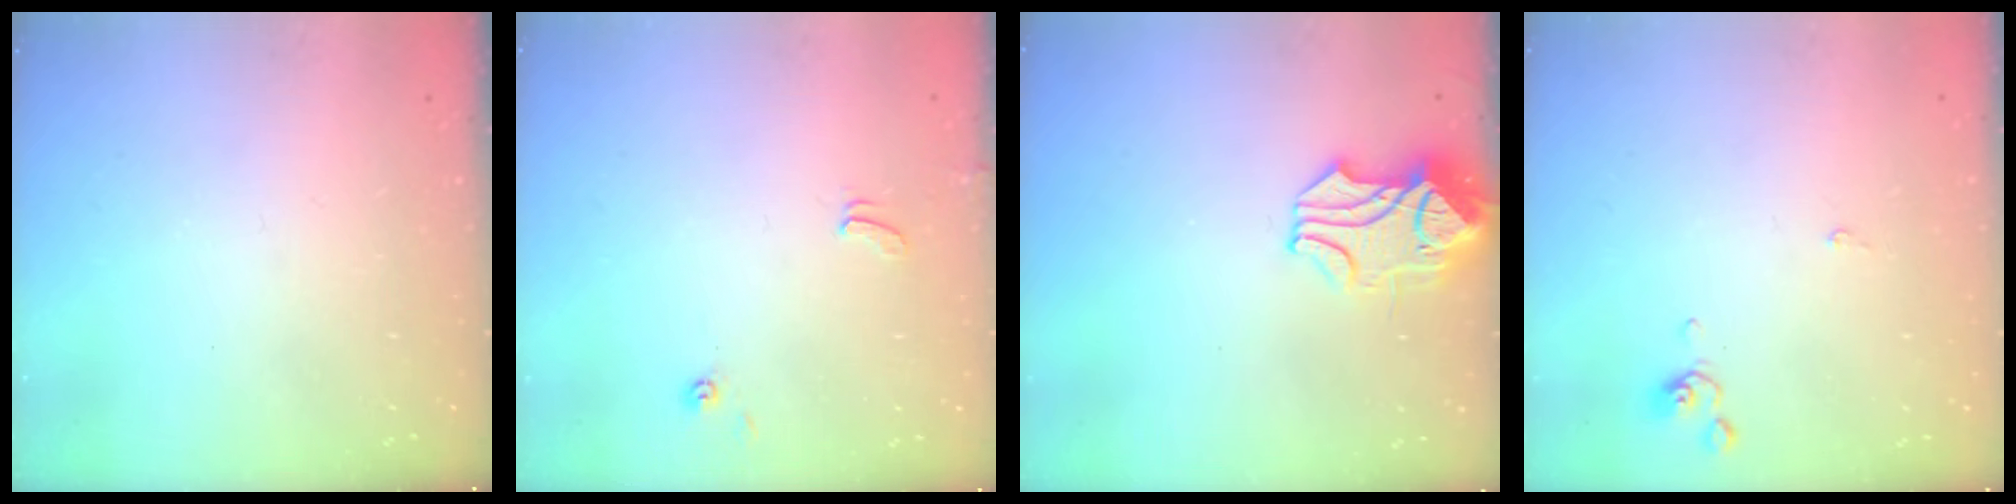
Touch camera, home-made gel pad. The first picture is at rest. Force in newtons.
{"total": 0.9, "press": 0.8, "slide": 0.4}
{"total": 1.7, "press": 1.2, "slide": 1.3}
{"total": 0.0}